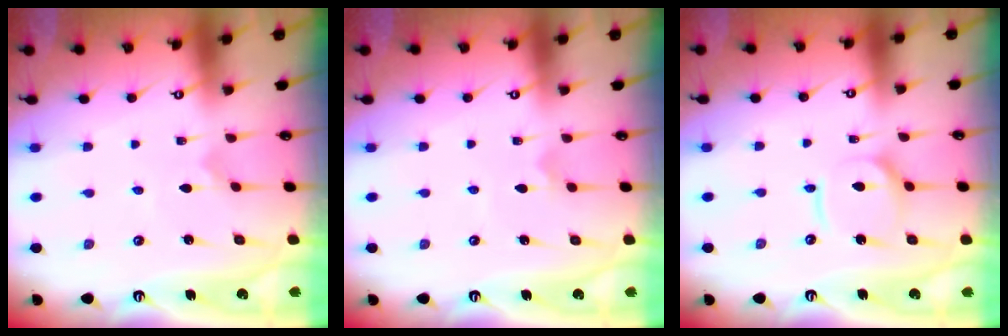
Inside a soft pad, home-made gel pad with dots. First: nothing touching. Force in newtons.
{"total": 2.5, "press": 2.5, "slide": 0.3}
{"total": 9.4, "press": 9.4, "slide": 1.0}